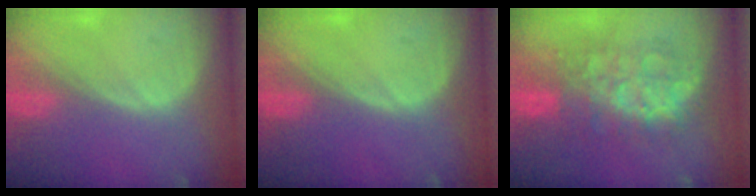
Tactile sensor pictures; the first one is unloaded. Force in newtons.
{"total": 0.0}
{"total": 9.4, "press": 9.3, "slide": 0.6}